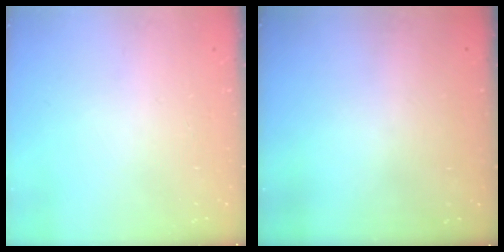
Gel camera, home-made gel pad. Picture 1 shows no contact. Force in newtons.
{"total": 2.9, "press": 2.9, "slide": 0.3}